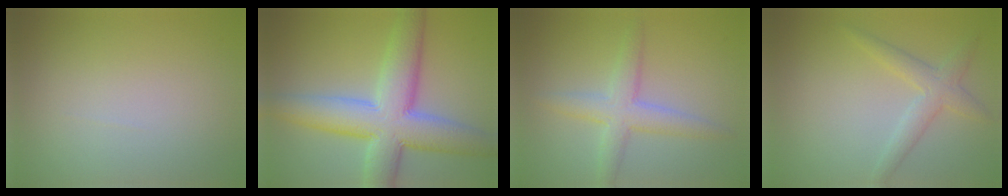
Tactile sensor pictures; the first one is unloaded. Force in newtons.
{"total": 9.6, "press": 9.6, "slide": 0.4}
{"total": 3.6, "press": 3.6, "slide": 0.2}
{"total": 2.6, "press": 2.6, "slide": 0.1}